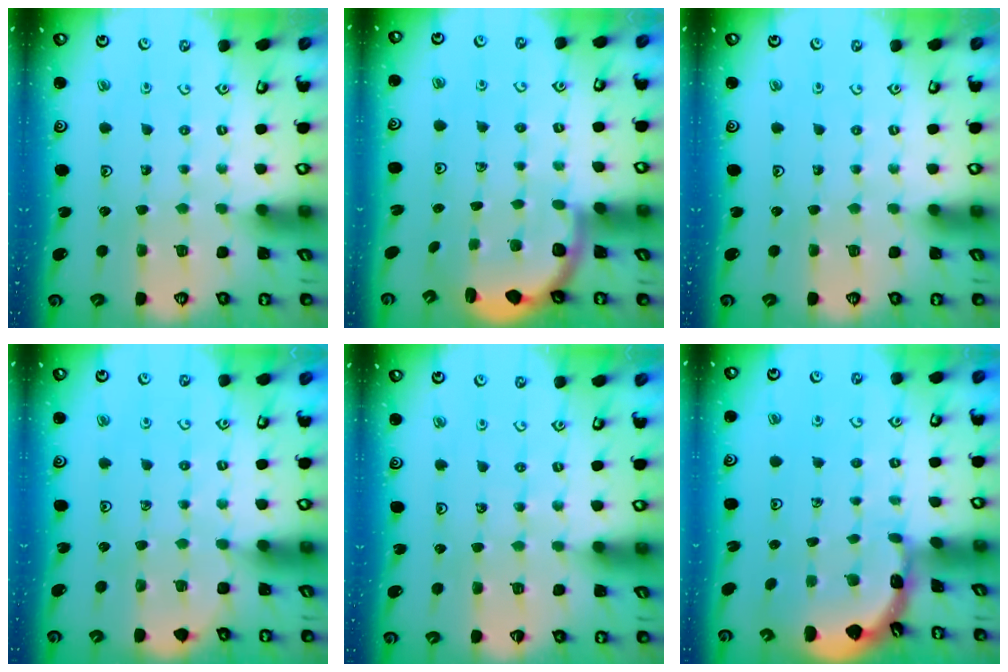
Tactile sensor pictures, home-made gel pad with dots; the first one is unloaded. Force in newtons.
{"total": 3.4, "press": 3.0, "slide": 1.6}
{"total": 0.0}
{"total": 4.3, "press": 4.3, "slide": 0.4}
{"total": 2.1, "press": 2.1, "slide": 0.4}
{"total": 1.8, "press": 1.8, "slide": 0.1}